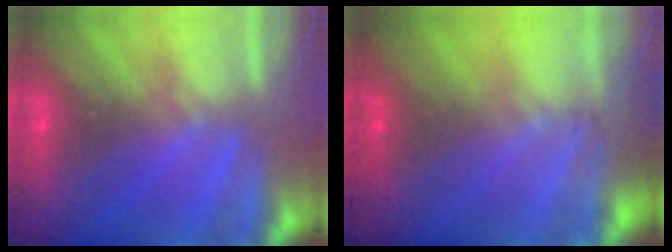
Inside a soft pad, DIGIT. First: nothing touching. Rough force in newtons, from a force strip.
{"total": 8.7}